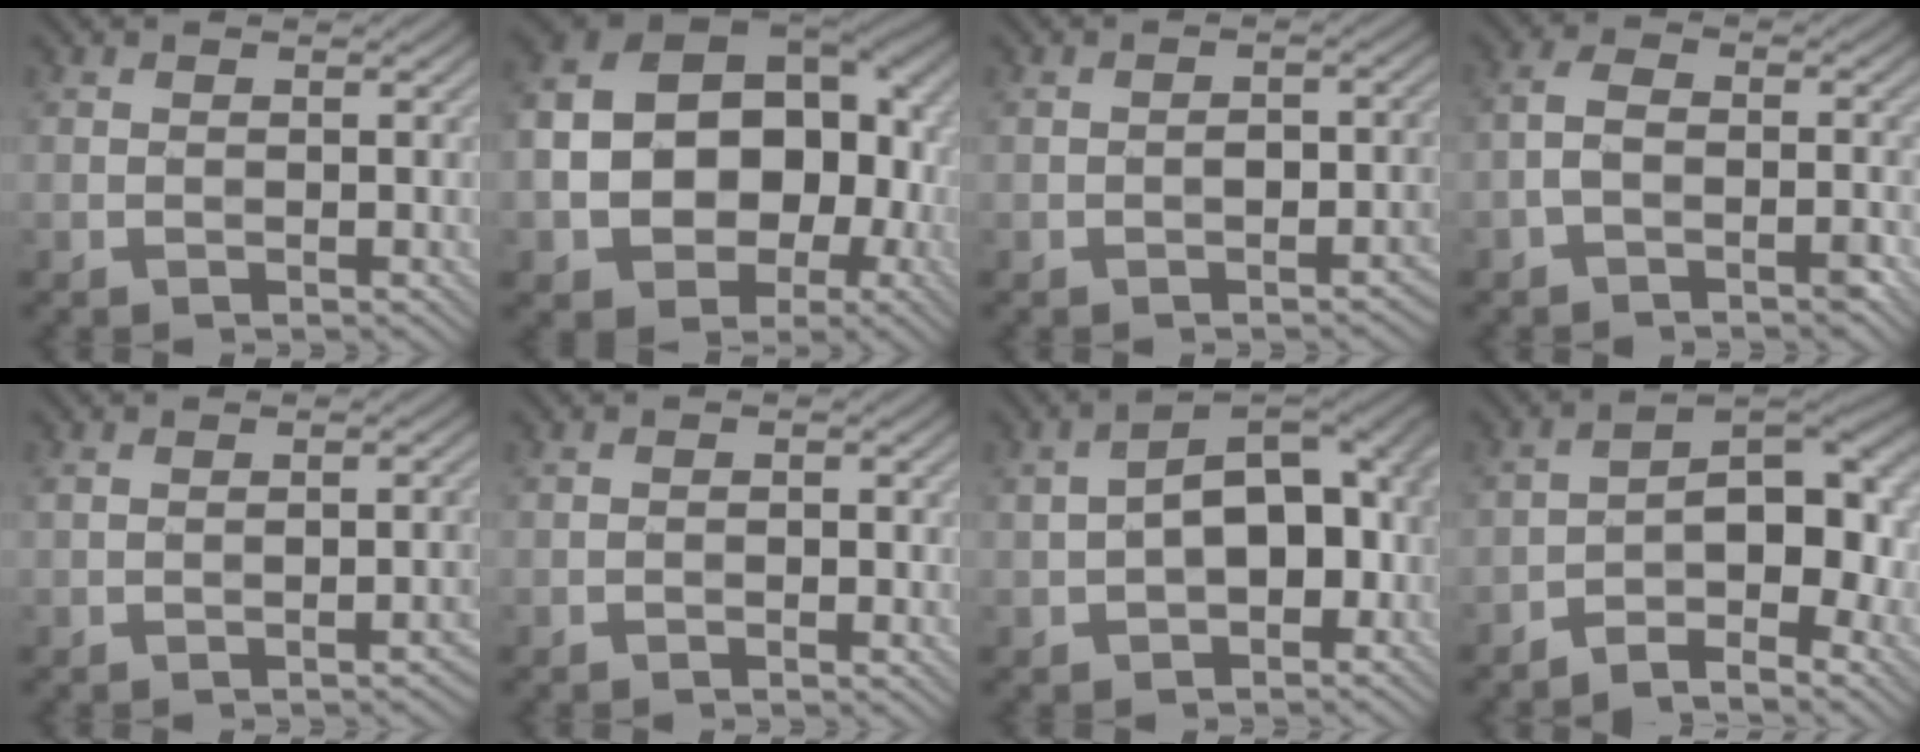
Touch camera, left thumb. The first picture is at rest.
{"total": 16.6, "force": [-2.3, 12.5, 10.8], "torque": [-0.190, -0.022, -0.025]}
{"total": 2.6, "force": [-1.0, 1.2, 2.0], "torque": [-0.027, 0.007, -0.015]}
{"total": 3.6, "force": [-1.9, 1.6, 2.6], "torque": [-0.050, 0.008, -0.043]}
{"total": 2.5, "force": [-1.1, 0.8, 2.1], "torque": [-0.031, 0.004, -0.020]}
{"total": 0.8, "force": [-0.5, 0.3, 0.5], "torque": [-0.005, 0.003, -0.010]}
{"total": 11.3, "force": [-1.3, 6.9, 8.9], "torque": [-0.133, 0.009, -0.024]}
{"total": 7.6, "force": [-4.2, 2.8, 5.6], "torque": [-0.070, 0.016, -0.079]}